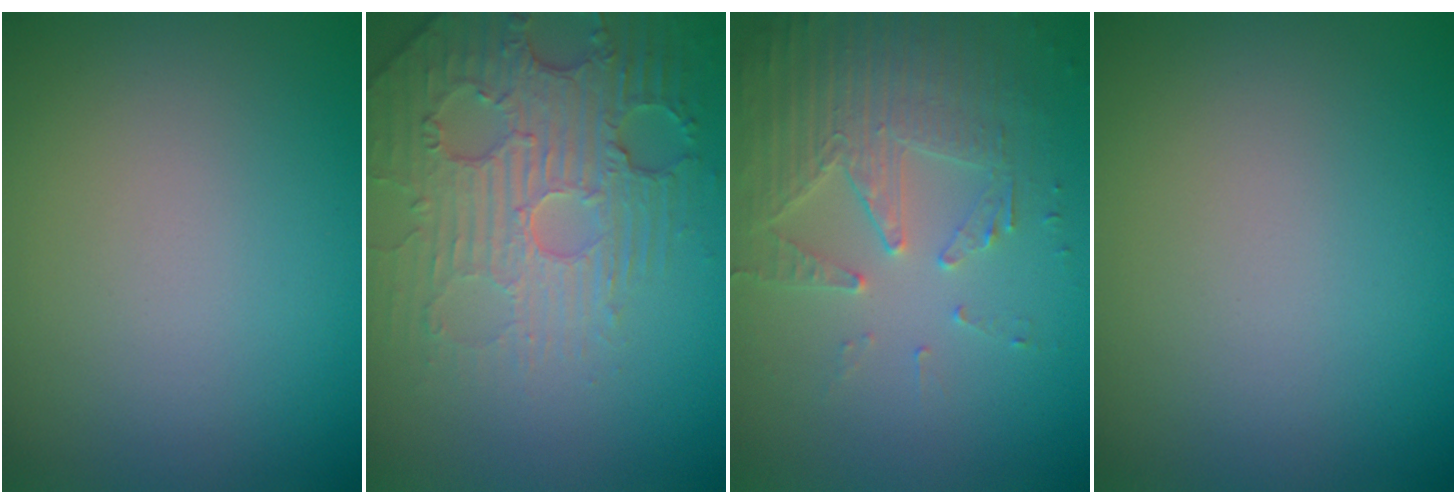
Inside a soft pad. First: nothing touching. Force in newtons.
{"total": 4.7, "press": 4.4, "slide": 1.7}
{"total": 4.0, "press": 3.5, "slide": 1.8}
{"total": 0.0}